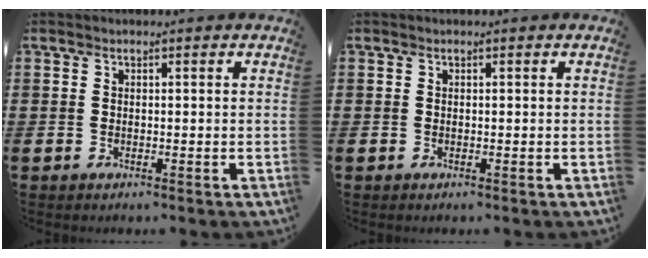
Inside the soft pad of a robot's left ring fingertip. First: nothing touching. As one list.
[{"total": 0.0}]